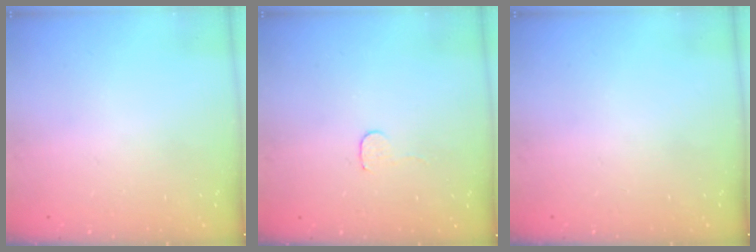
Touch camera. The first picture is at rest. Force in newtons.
{"total": 3.5, "press": 3.5, "slide": 0.3}
{"total": 0.0}